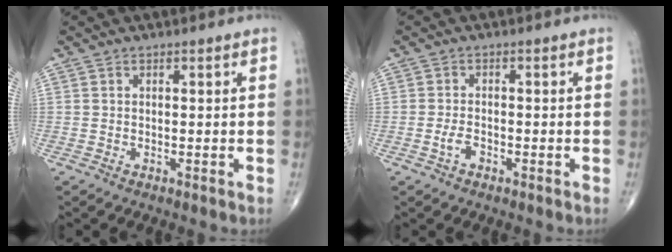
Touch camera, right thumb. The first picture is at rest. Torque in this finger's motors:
{"motor_torque": [-0.26, 0.28, -0.11, -0.07, 0.03]}